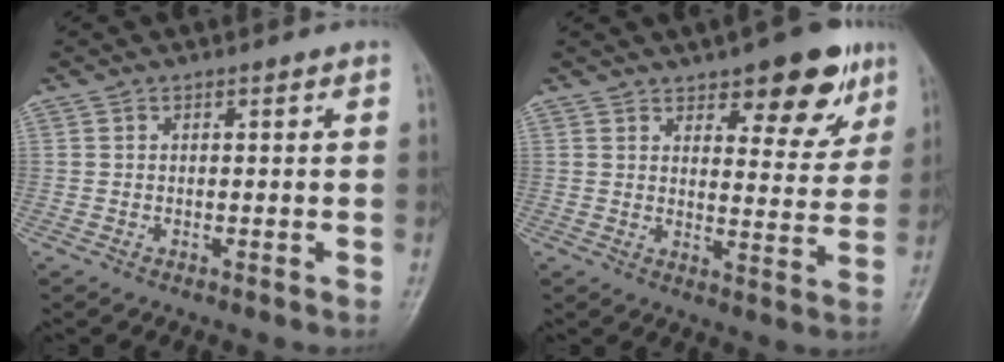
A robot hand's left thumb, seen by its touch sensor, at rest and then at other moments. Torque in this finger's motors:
{"motor_torque": [0.26, 0.42, 0.08, -0.29, 0.14]}